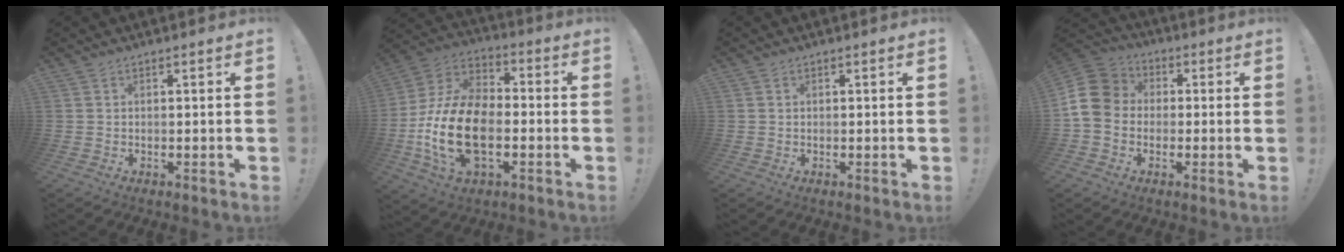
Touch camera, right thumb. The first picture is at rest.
{"total": 21.8, "force": [-5.8, 13.1, 16.5], "torque": [-0.325, 0.032, -0.089]}
{"total": 0.0}
{"total": 12.1, "force": [-0.4, 10.5, 6.2], "torque": [-0.111, 0.018, -0.001]}